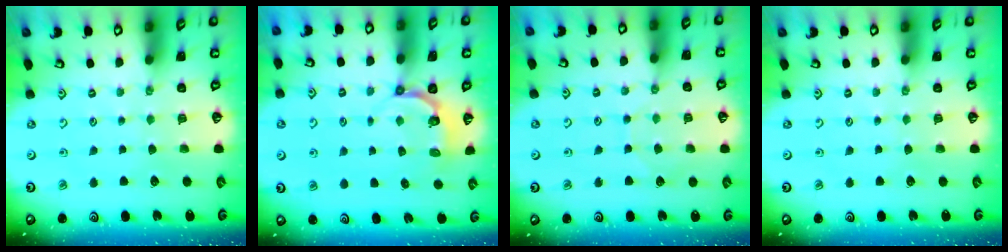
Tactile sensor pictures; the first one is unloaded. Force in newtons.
{"total": 4.5, "press": 3.6, "slide": 2.6}
{"total": 4.8, "press": 4.8, "slide": 0.4}
{"total": 0.0}